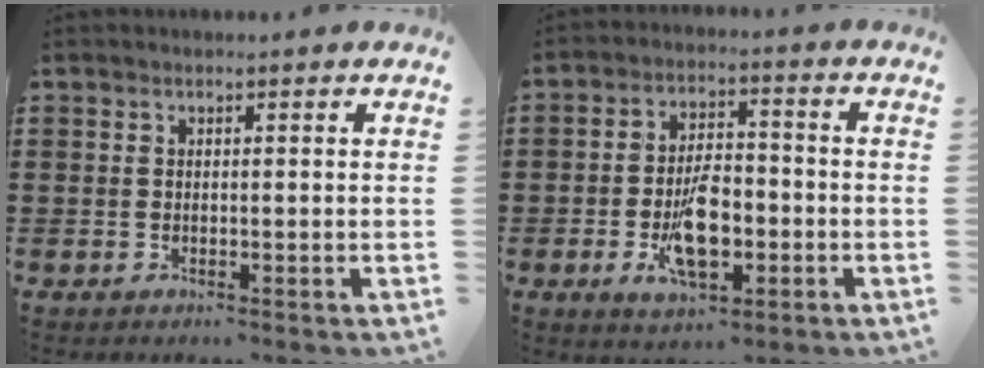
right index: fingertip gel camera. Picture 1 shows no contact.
{"total": 8.8, "force": [-2.7, 4.0, 7.4], "torque": [-0.137, -0.002, -0.049]}